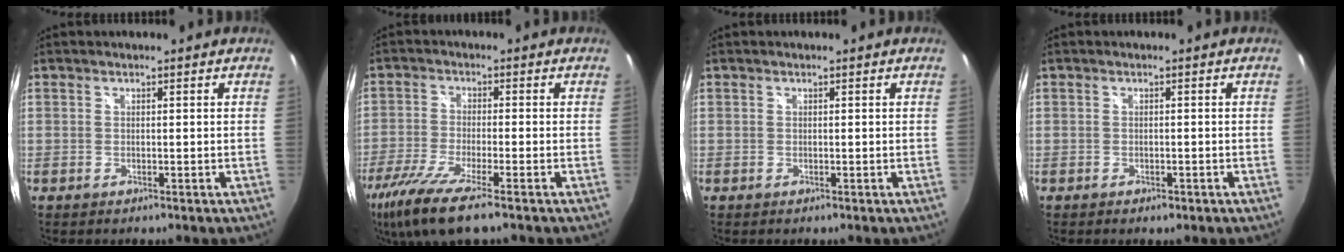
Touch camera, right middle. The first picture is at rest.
{"total": 11.6, "force": [-8.0, 1.5, 8.3], "torque": [-0.188, -0.044, -0.148]}
{"total": 0.0}
{"total": 1.5, "force": [-1.0, 0.8, 0.8], "torque": [-0.016, -0.002, -0.013]}